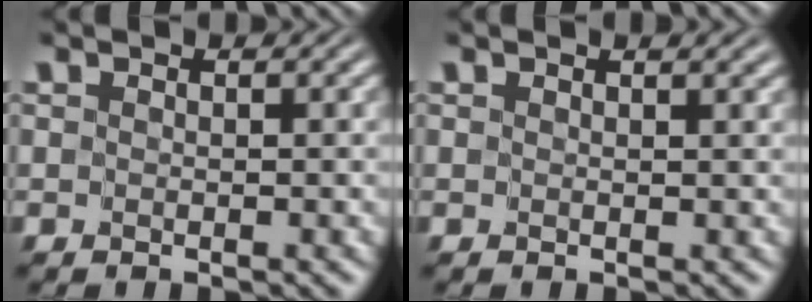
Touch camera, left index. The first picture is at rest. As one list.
[{"total": 1.8, "force": [1.4, 0.6, 1.0], "torque": [0.002, 0.006, 0.004]}]